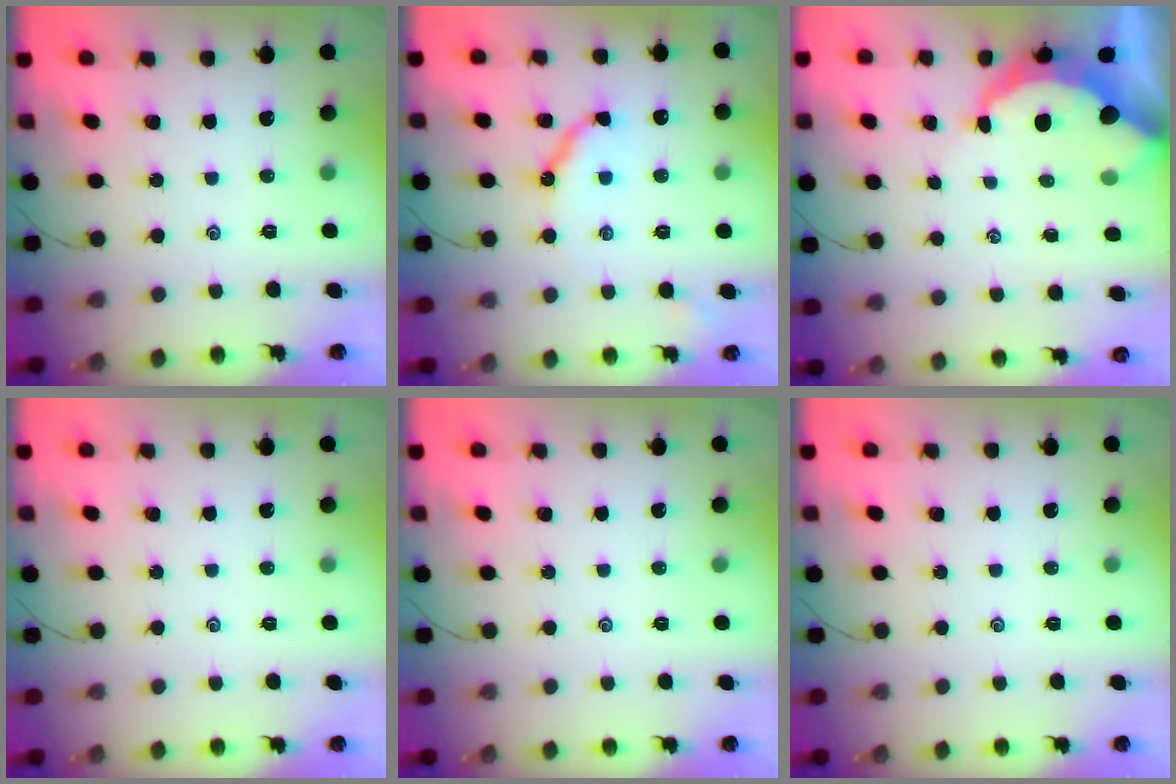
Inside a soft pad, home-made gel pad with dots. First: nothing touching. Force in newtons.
{"total": 11.2, "press": 11.1, "slide": 1.0}
{"total": 7.7, "press": 7.7, "slide": 0.8}
{"total": 0.0}
{"total": 0.0}
{"total": 0.0}